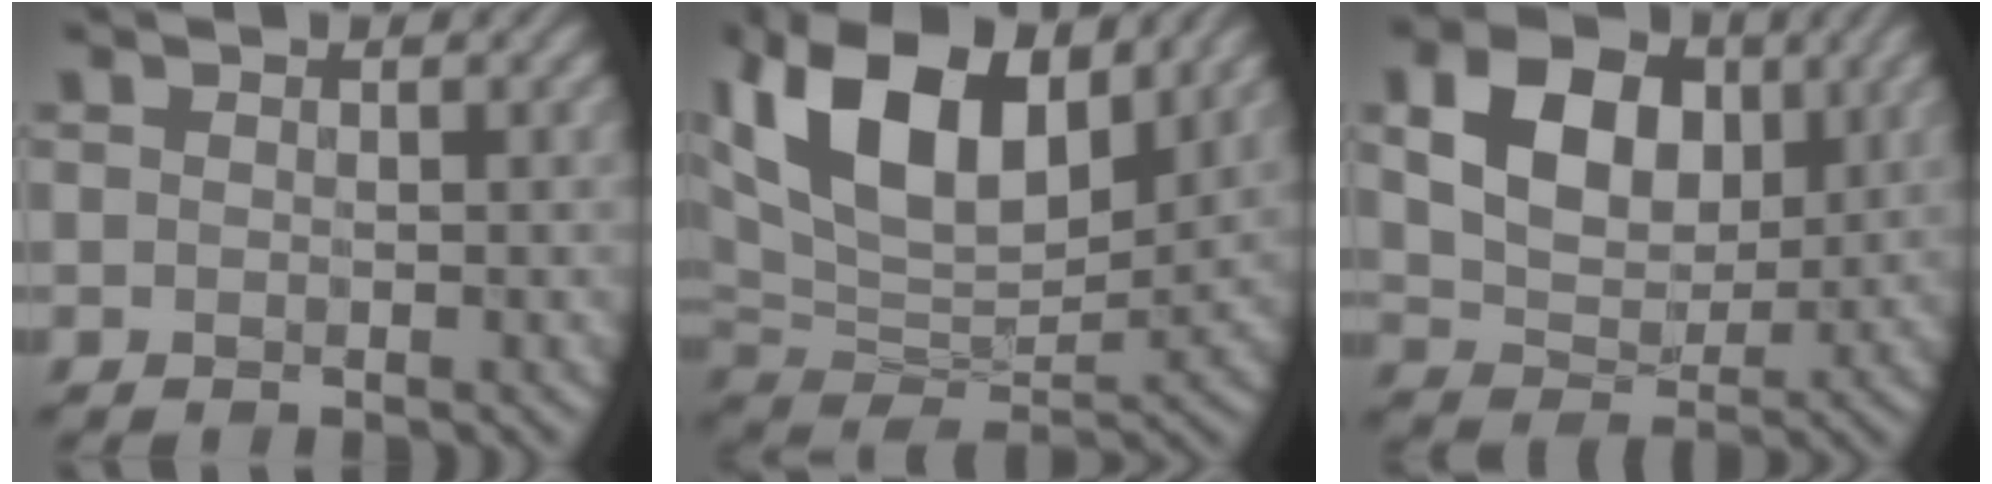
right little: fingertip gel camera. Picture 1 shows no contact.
{"total": 13.8, "force": [6.0, 7.7, 9.8], "torque": [-0.194, 0.021, 0.105]}
{"total": 7.7, "force": [1.9, 5.4, 5.1], "torque": [-0.106, -0.006, 0.032]}